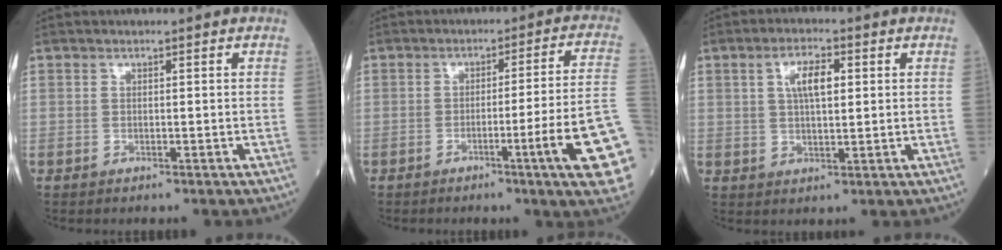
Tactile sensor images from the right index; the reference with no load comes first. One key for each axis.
{"total": 13.1, "fx": -4.4, "fy": -1.6, "fz": 12.2, "tx": -0.130, "ty": 0.003, "tz": -0.062}
{"total": 5.1, "fx": 1.4, "fy": 1.5, "fz": 4.6, "tx": -0.090, "ty": 0.008, "tz": 0.026}